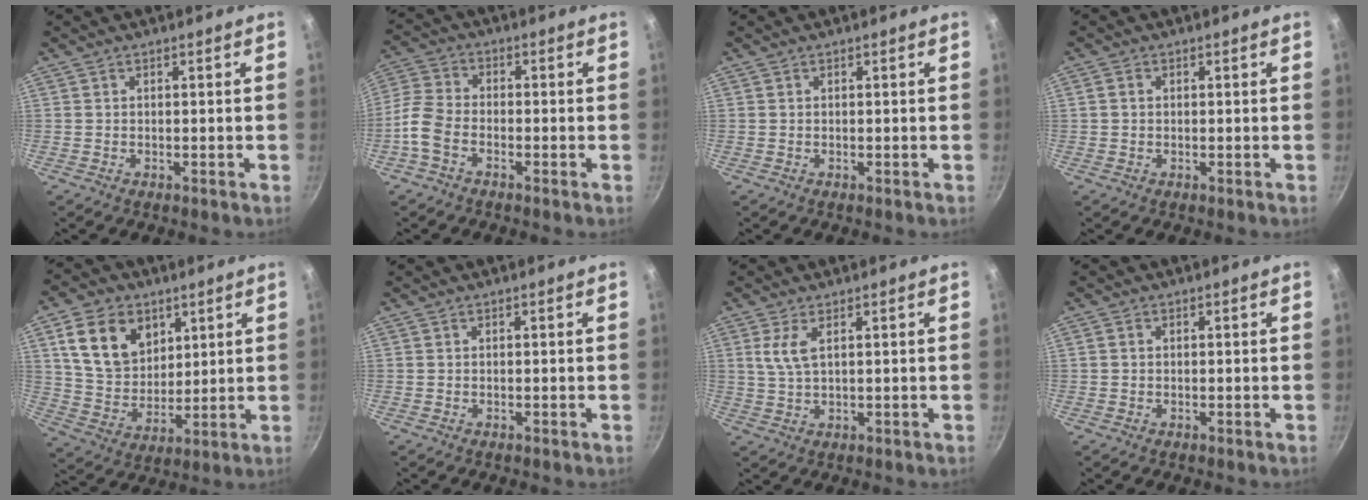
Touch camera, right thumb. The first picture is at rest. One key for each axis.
{"total": 6.1, "fx": -3.2, "fy": 3.5, "fz": 3.9, "tx": -0.089, "ty": 0.028, "tz": -0.081}
{"total": 0.0}
{"total": 1.0, "fx": 0.1, "fy": 0.8, "fz": 0.6, "tx": -0.010, "ty": 0.004, "tz": 0.000}
{"total": 14.8, "fx": 6.3, "fy": 10.8, "fz": 7.9, "tx": -0.110, "ty": -0.024, "tz": 0.120}
{"total": 0.0}
{"total": 4.4, "fx": 1.7, "fy": 1.5, "fz": 3.8, "tx": -0.083, "ty": -0.007, "tz": 0.037}
{"total": 0.5, "fx": 0.0, "fy": 0.5, "fz": 0.3, "tx": -0.004, "ty": 0.003, "tz": -0.001}